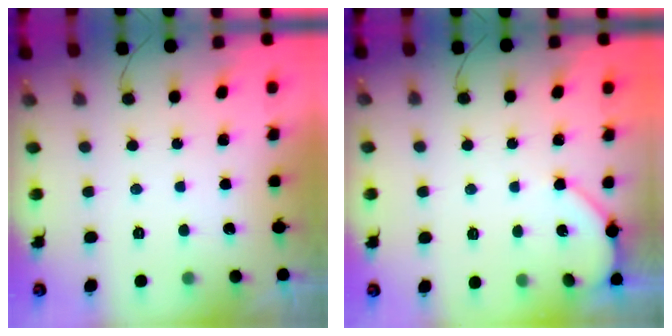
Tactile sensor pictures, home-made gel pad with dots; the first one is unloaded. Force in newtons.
{"total": 3.3, "press": 3.2, "slide": 0.4}